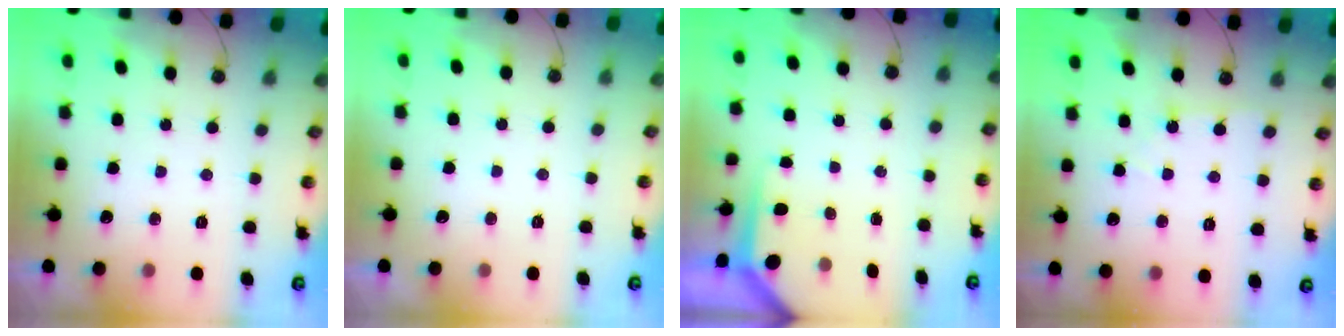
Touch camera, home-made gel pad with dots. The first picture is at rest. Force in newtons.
{"total": 0.0}
{"total": 3.9, "press": 3.9, "slide": 0.2}
{"total": 3.6, "press": 3.5, "slide": 0.6}